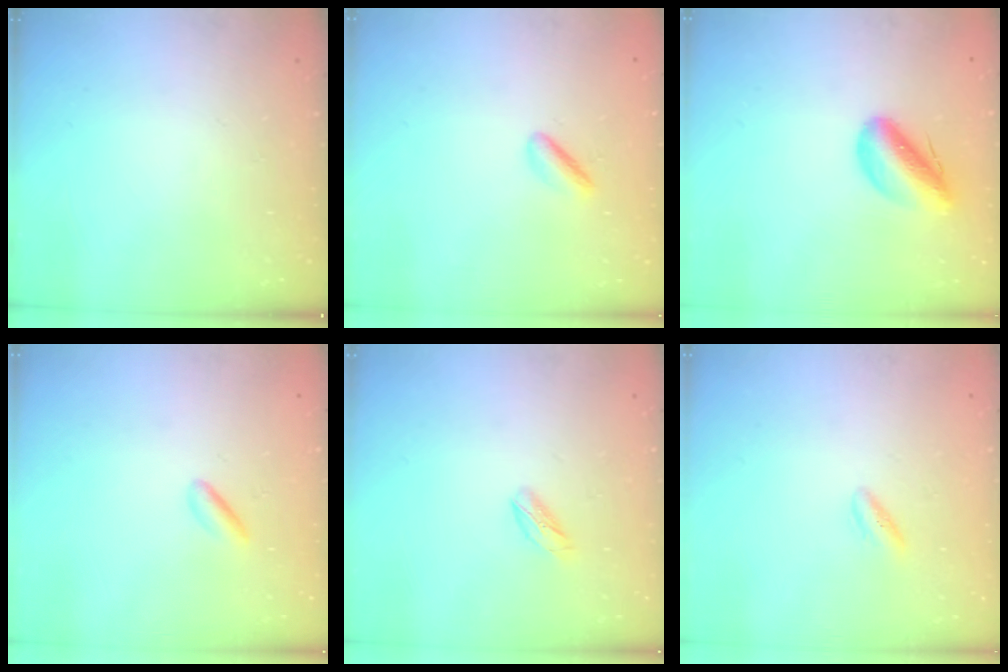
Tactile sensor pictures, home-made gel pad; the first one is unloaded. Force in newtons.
{"total": 2.1, "press": 1.9, "slide": 0.9}
{"total": 9.4, "press": 9.1, "slide": 2.6}
{"total": 1.4, "press": 1.2, "slide": 0.7}
{"total": 4.4, "press": 4.4, "slide": 0.8}
{"total": 1.9, "press": 1.6, "slide": 1.0}